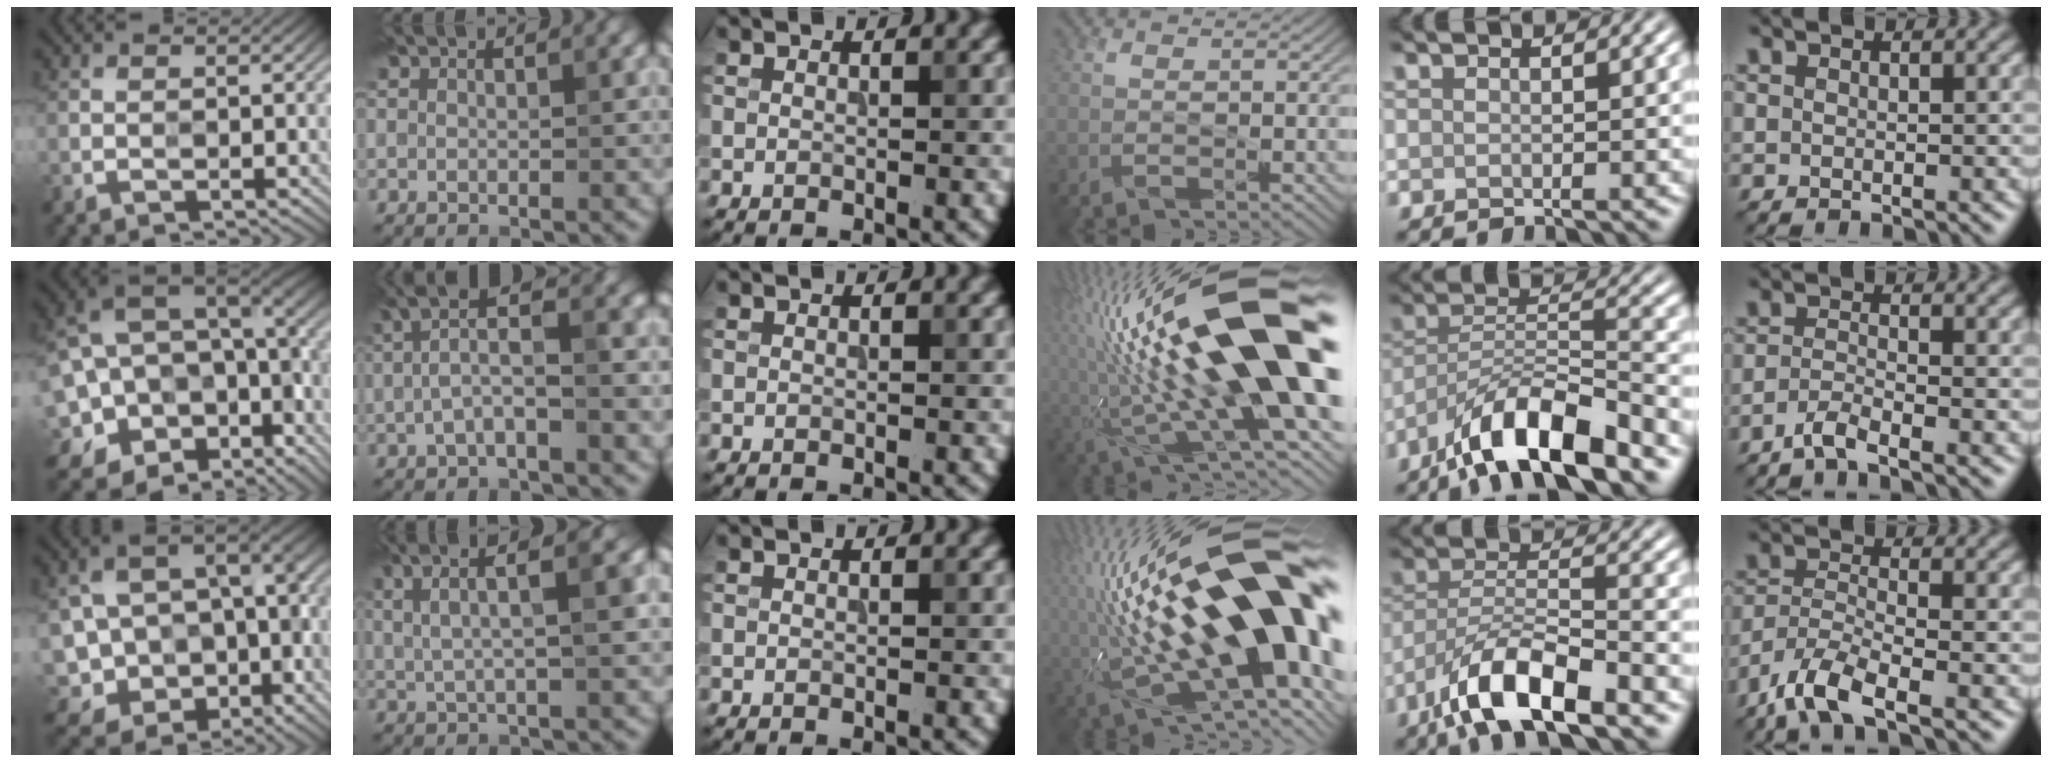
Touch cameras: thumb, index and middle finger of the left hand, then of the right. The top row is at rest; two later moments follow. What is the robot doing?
{"motion": "wipe", "object": "glass cup"}